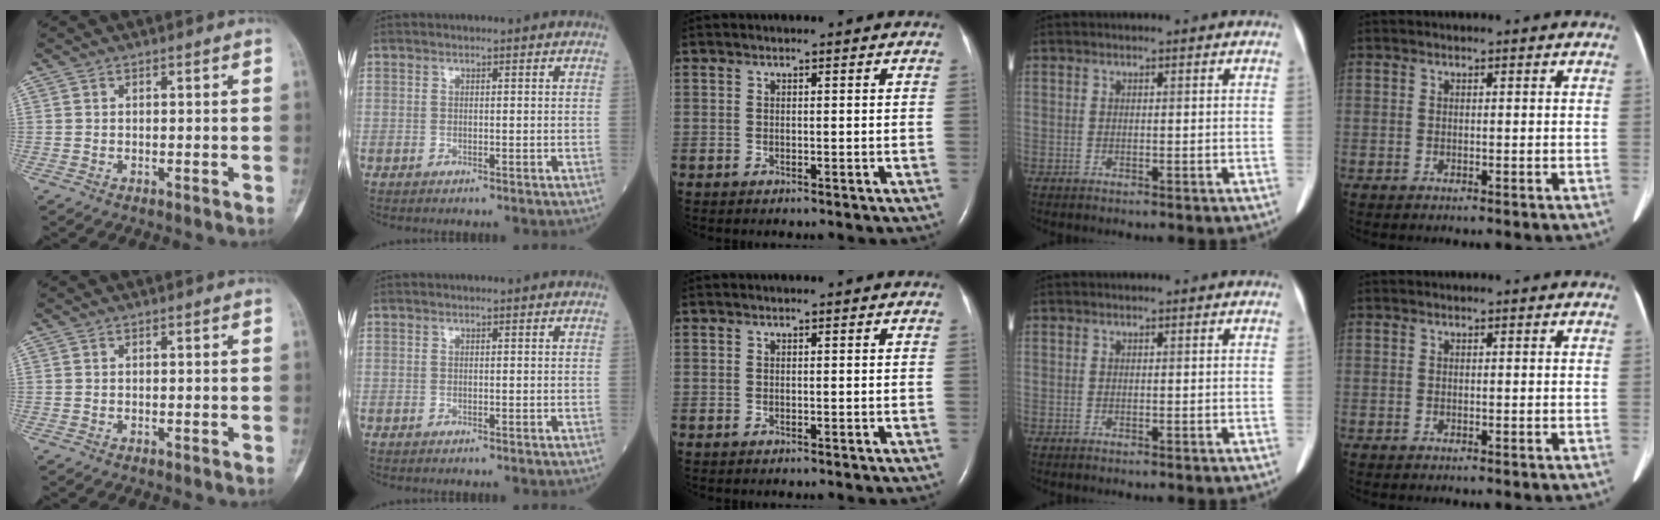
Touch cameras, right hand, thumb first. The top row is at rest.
{}